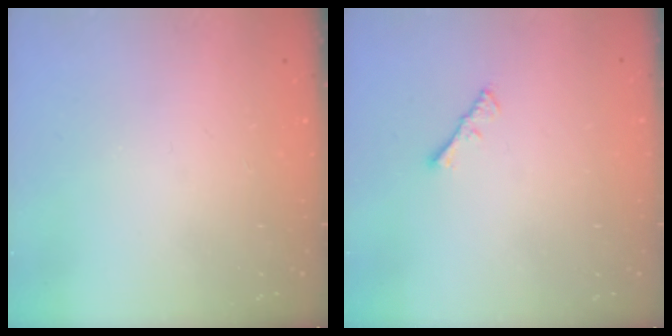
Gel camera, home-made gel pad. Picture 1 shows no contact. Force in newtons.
{"total": 1.3, "press": 1.2, "slide": 0.4}